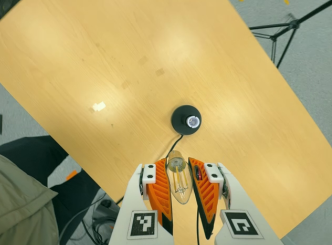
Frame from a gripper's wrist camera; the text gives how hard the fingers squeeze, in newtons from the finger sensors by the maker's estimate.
{"total": 21.3, "left": 22.9, "right": 19.6}